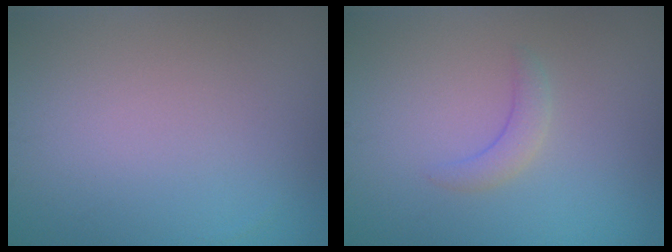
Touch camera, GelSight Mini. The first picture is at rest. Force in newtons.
{"total": 1.6, "press": 1.6, "slide": 0.2}